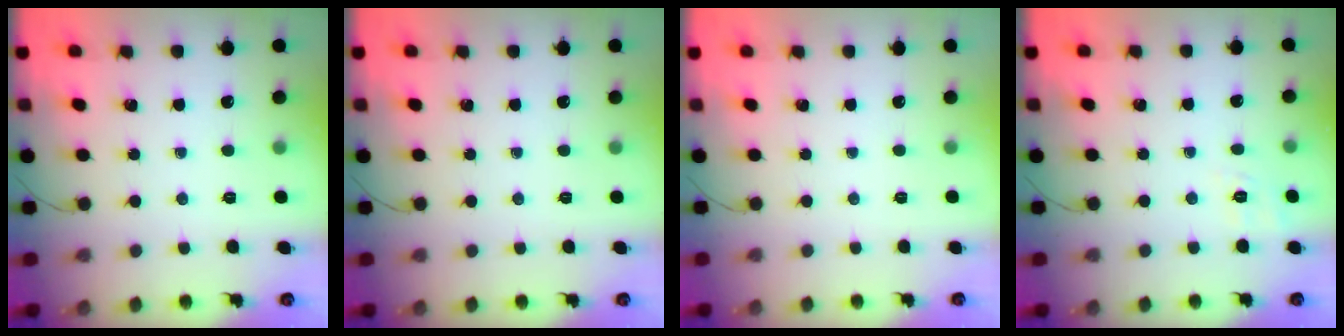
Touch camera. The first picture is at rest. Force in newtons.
{"total": 0.0}
{"total": 2.4, "press": 2.4, "slide": 0.5}
{"total": 2.1, "press": 0.5, "slide": 2.0}